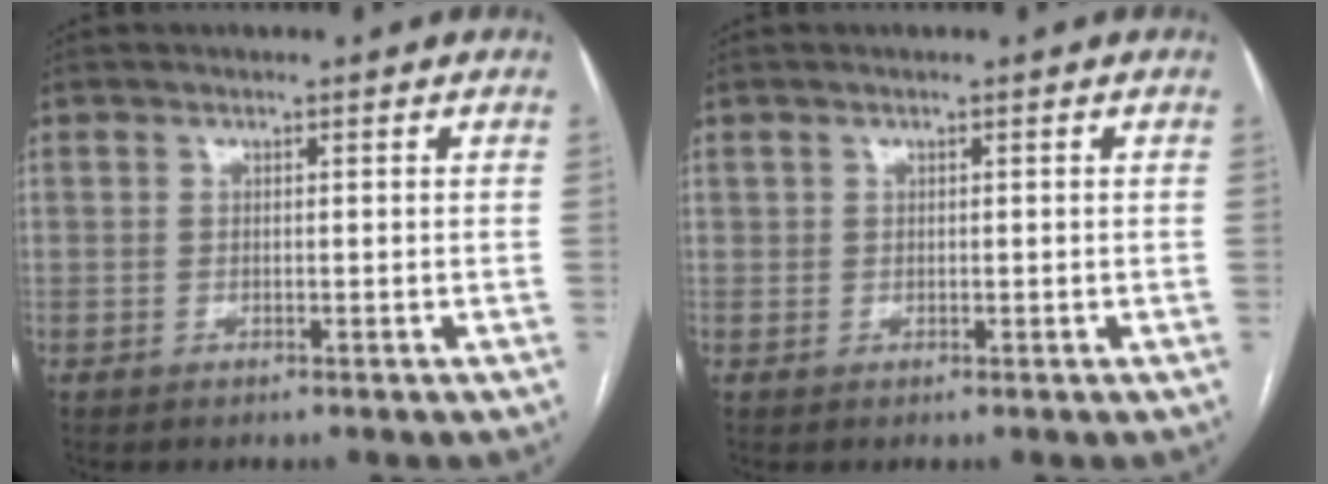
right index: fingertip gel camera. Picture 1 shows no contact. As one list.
[{"total": 0.6, "force": [0.3, 0.5, 0.1], "torque": [0.003, 0.002, 0.004]}]